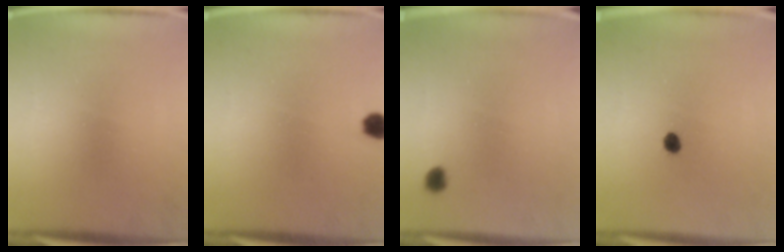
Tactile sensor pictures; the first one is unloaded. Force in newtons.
{"total": 2.6}
{"total": 1.8}
{"total": 2.1}